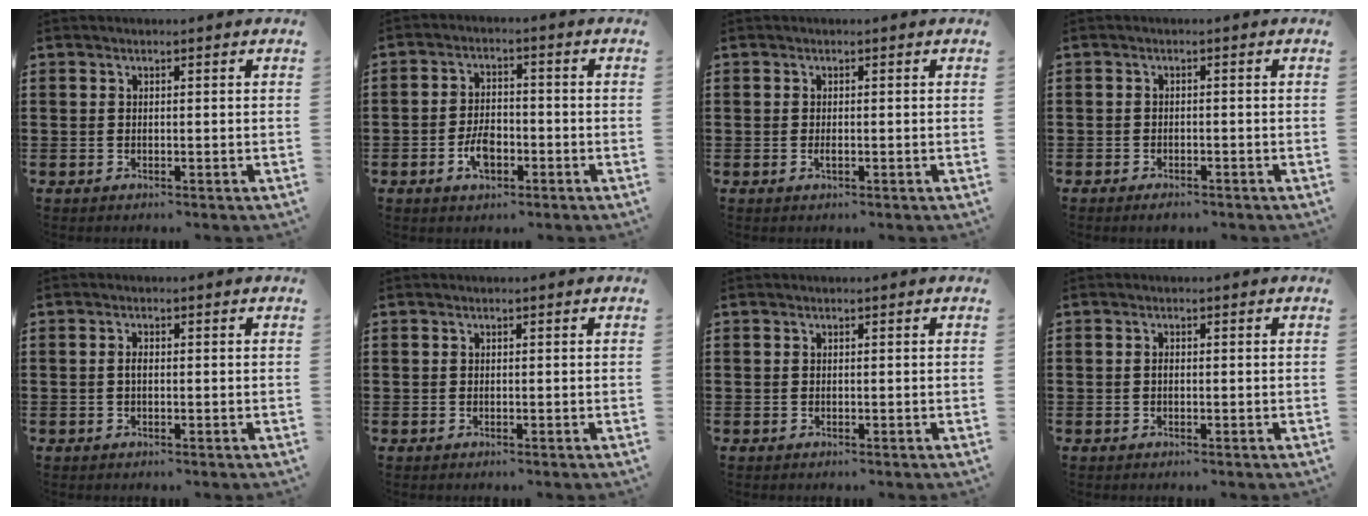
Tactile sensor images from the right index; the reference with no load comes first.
{"total": 4.9, "force": [-2.0, 2.7, 3.5], "torque": [-0.081, 0.001, -0.041]}
{"total": 0.9, "force": [-0.2, 0.2, 0.8], "torque": [-0.016, -0.005, -0.003]}
{"total": 1.4, "force": [-1.3, 0.3, 0.2], "torque": [-0.009, 0.000, -0.027]}
{"total": 1.3, "force": [-0.1, 0.5, 1.2], "torque": [-0.023, 0.000, -0.003]}
{"total": 0.0}
{"total": 0.0}
{"total": 0.7, "force": [-0.1, 0.3, 0.6], "torque": [-0.014, -0.002, -0.002]}